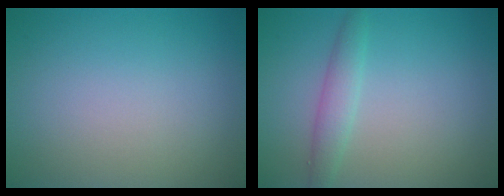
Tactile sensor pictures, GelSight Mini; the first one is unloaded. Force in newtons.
{"total": 1.9, "press": 1.9, "slide": 0.0}